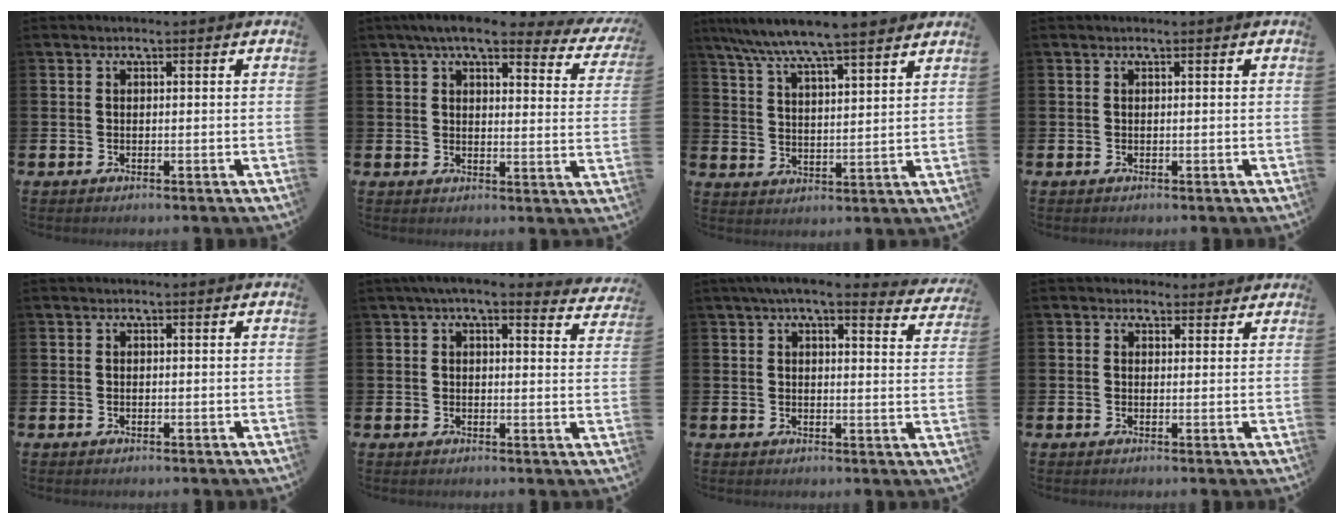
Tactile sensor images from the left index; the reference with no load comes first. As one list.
[{"total": 6.7, "force": [5.6, 1.6, 3.3], "torque": [-0.063, -0.024, 0.093]}, {"total": 7.9, "force": [7.5, 0.1, 2.5], "torque": [-0.077, -0.038, 0.135]}, {"total": 0.0}, {"total": 0.0}, {"total": 4.3, "force": [3.9, 0.7, 1.8], "torque": [-0.033, -0.013, 0.067]}, {"total": 5.2, "force": [4.5, 0.8, 2.4], "torque": [-0.046, -0.016, 0.077]}, {"total": 1.9, "force": [1.7, 0.9, -0.2], "torque": [0.011, -0.002, 0.029]}]